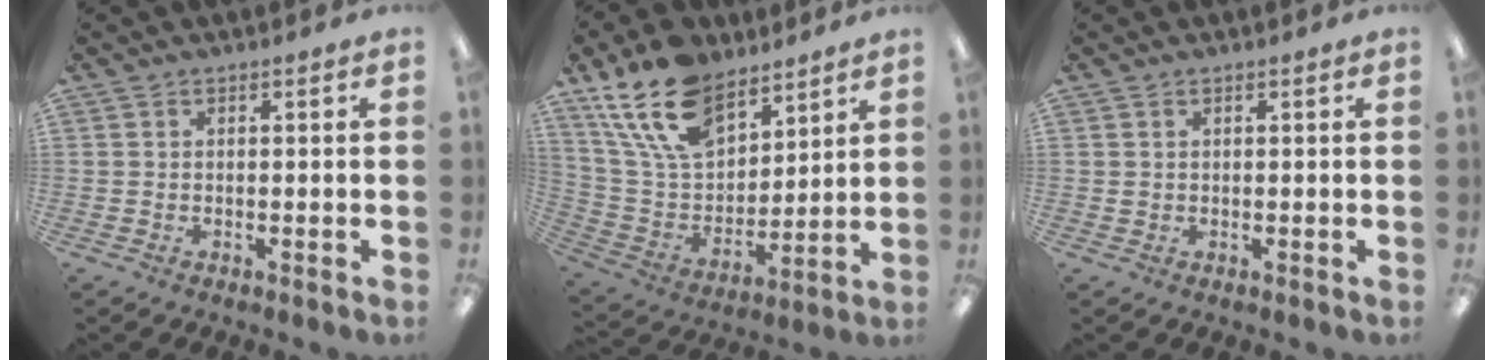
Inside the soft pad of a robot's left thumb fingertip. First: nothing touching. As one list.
[{"total": 19.2, "force": [12.7, 10.5, 9.9], "torque": [-0.205, -0.056, 0.234]}, {"total": 0.7, "force": [0.3, 0.6, 0.2], "torque": [-0.005, 0.004, 0.005]}]